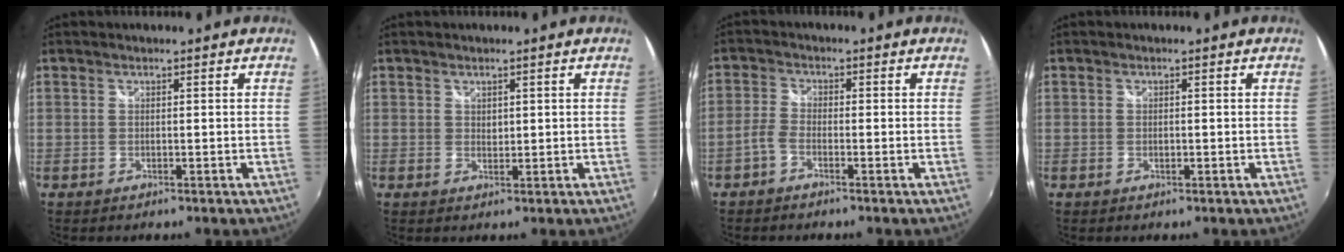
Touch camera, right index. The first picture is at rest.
{"total": 1.0, "force": [0.6, 0.7, 0.3], "torque": [-0.002, 0.001, 0.011]}
{"total": 2.5, "force": [-1.7, 1.1, 1.5], "torque": [-0.043, 0.006, -0.039]}
{"total": 0.7, "force": [-0.2, 0.4, 0.6], "torque": [-0.012, 0.000, -0.003]}